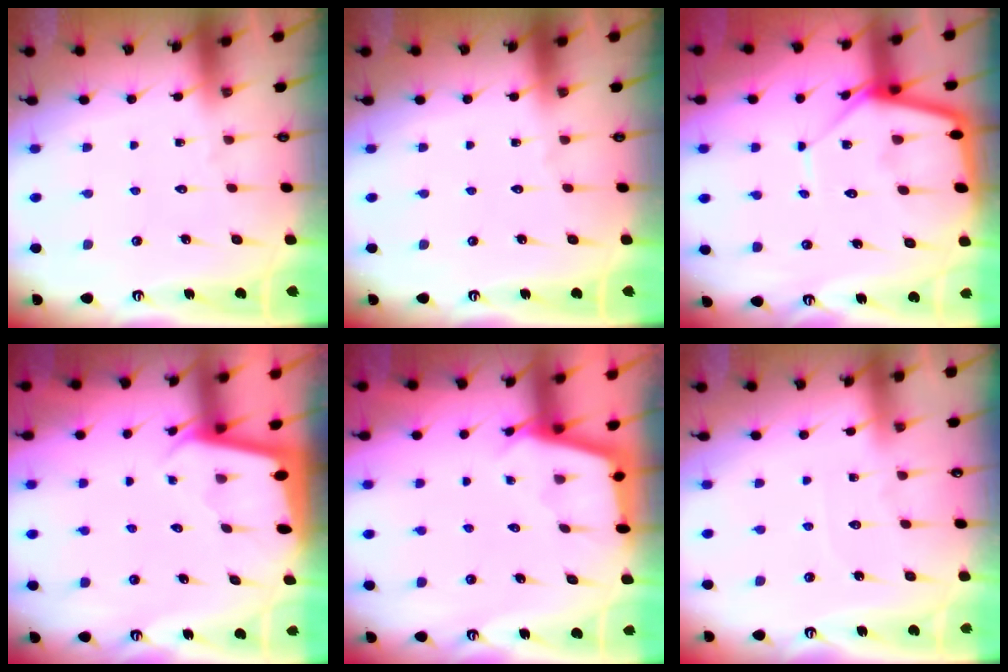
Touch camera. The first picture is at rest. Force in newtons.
{"total": 0.0}
{"total": 11.1, "press": 11.1, "slide": 0.9}
{"total": 1.9, "press": 1.9, "slide": 0.1}
{"total": 2.9, "press": 2.9, "slide": 0.3}
{"total": 2.4, "press": 2.4, "slide": 0.4}